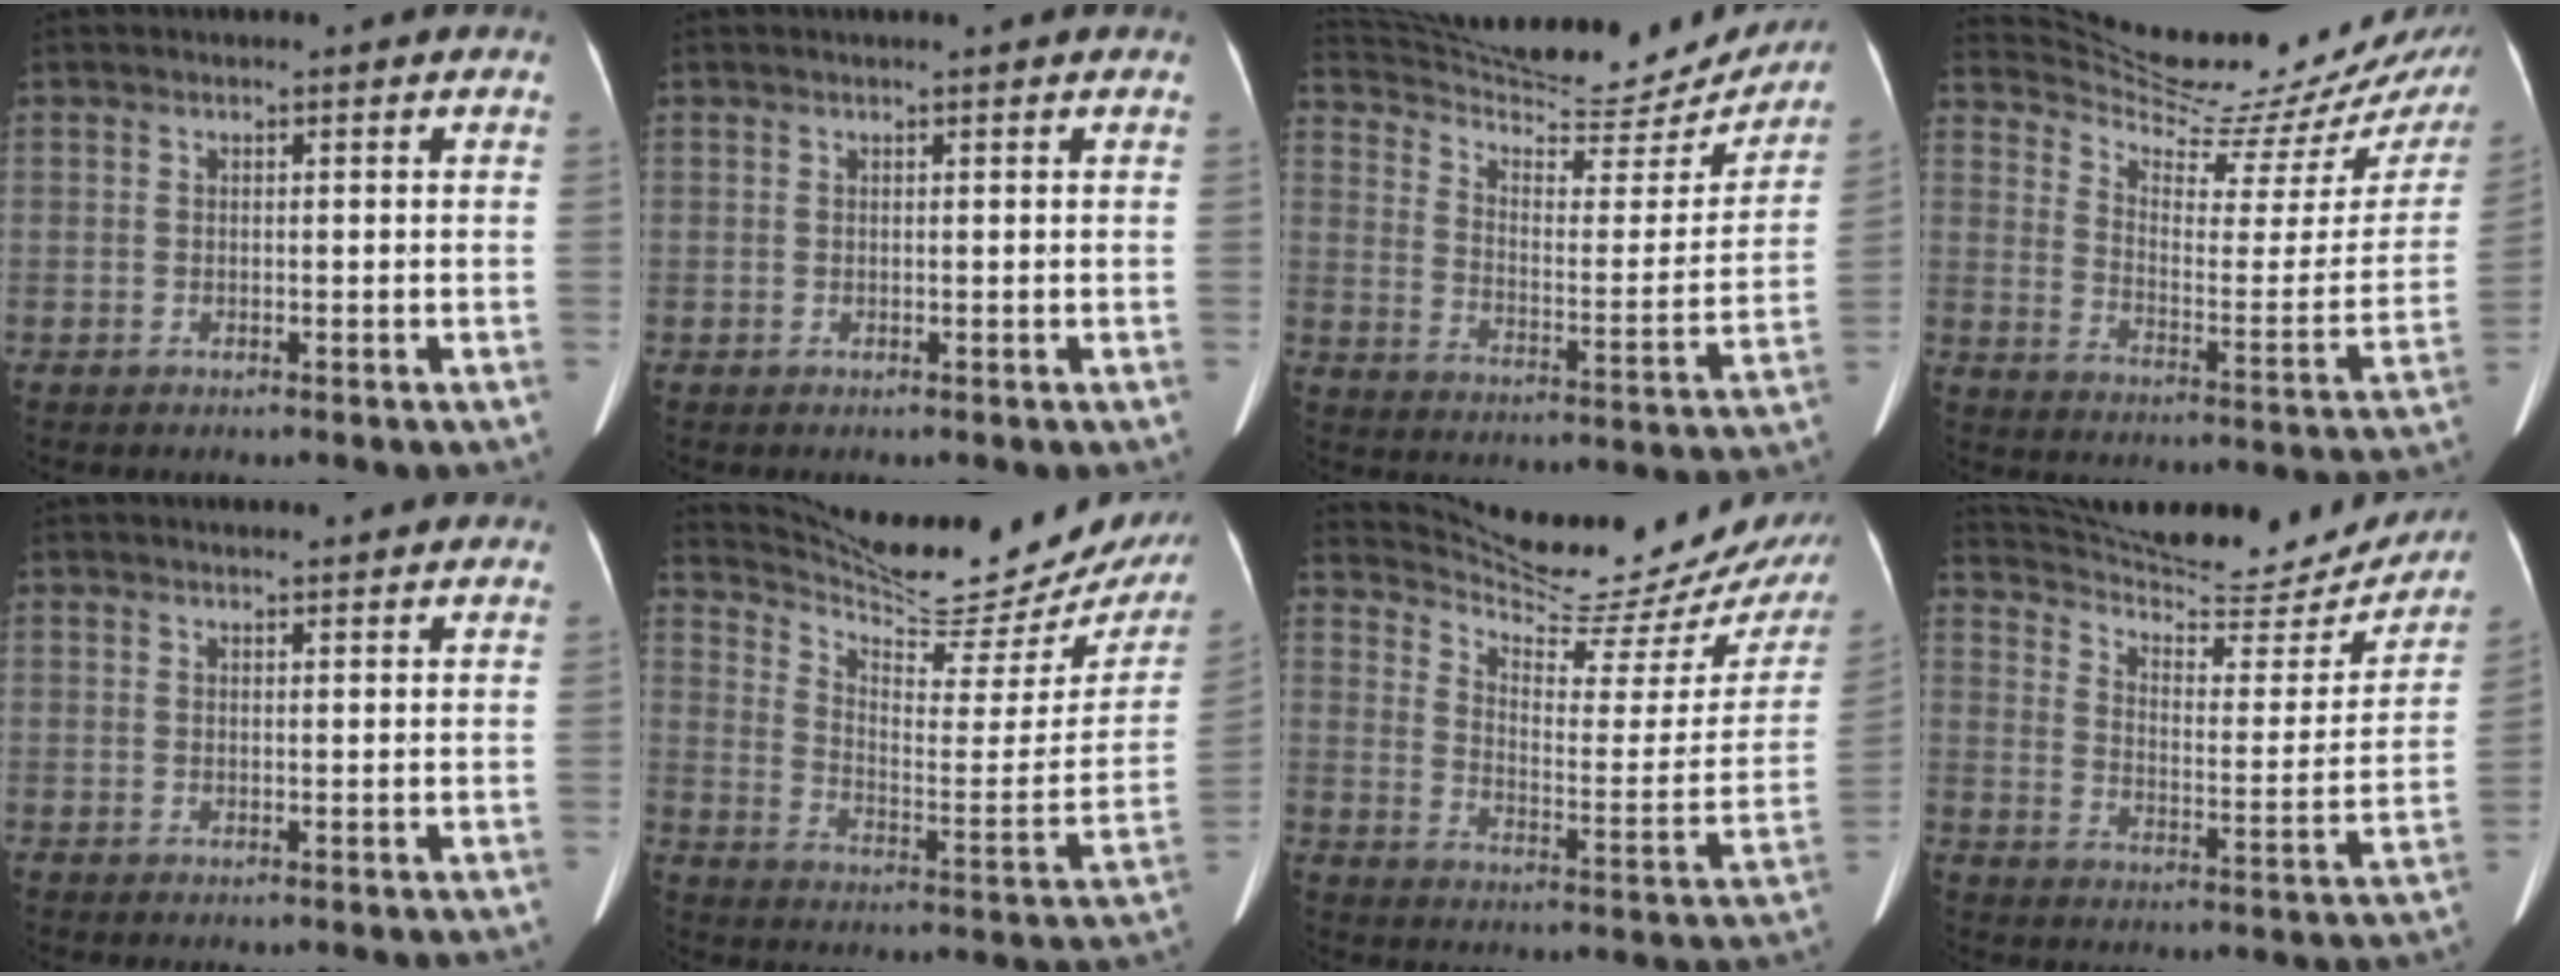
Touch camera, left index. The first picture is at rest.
{"total": 1.6, "force": [1.4, -0.1, 0.7], "torque": [-0.009, 0.012, 0.020]}
{"total": 26.0, "force": [24.4, 4.8, 7.4], "torque": [-0.126, -0.048, 0.335]}
{"total": 23.9, "force": [22.5, 3.0, 7.6], "torque": [-0.125, -0.075, 0.304]}
{"total": 3.5, "force": [3.4, 0.3, 0.9], "torque": [-0.017, 0.012, 0.042]}
{"total": 24.1, "force": [22.0, 2.8, 9.4], "torque": [-0.158, -0.078, 0.305]}
{"total": 20.7, "force": [19.6, 1.8, 6.1], "torque": [-0.100, -0.080, 0.266]}
{"total": 25.4, "force": [23.9, 4.8, 7.2], "torque": [-0.118, -0.051, 0.320]}